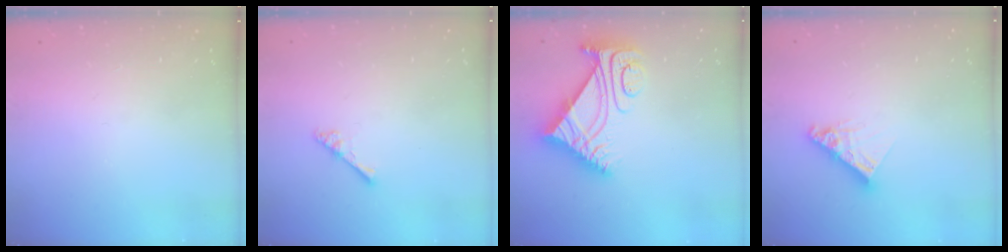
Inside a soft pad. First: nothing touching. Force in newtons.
{"total": 2.4, "press": 2.4, "slide": 0.4}
{"total": 9.6, "press": 9.6, "slide": 0.9}
{"total": 9.0, "press": 9.0, "slide": 0.9}